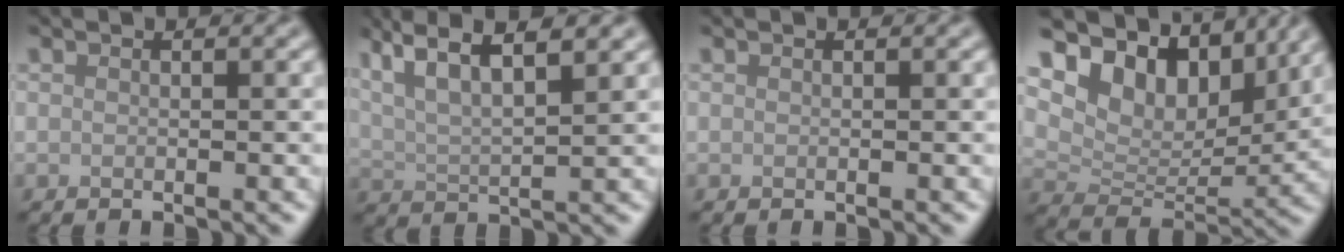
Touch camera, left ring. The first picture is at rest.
{"total": 8.0, "force": [5.0, 2.3, 5.9], "torque": [-0.102, 0.030, 0.063]}
{"total": 0.0}
{"total": 11.3, "force": [6.7, 6.4, 6.5], "torque": [-0.123, 0.006, 0.116]}